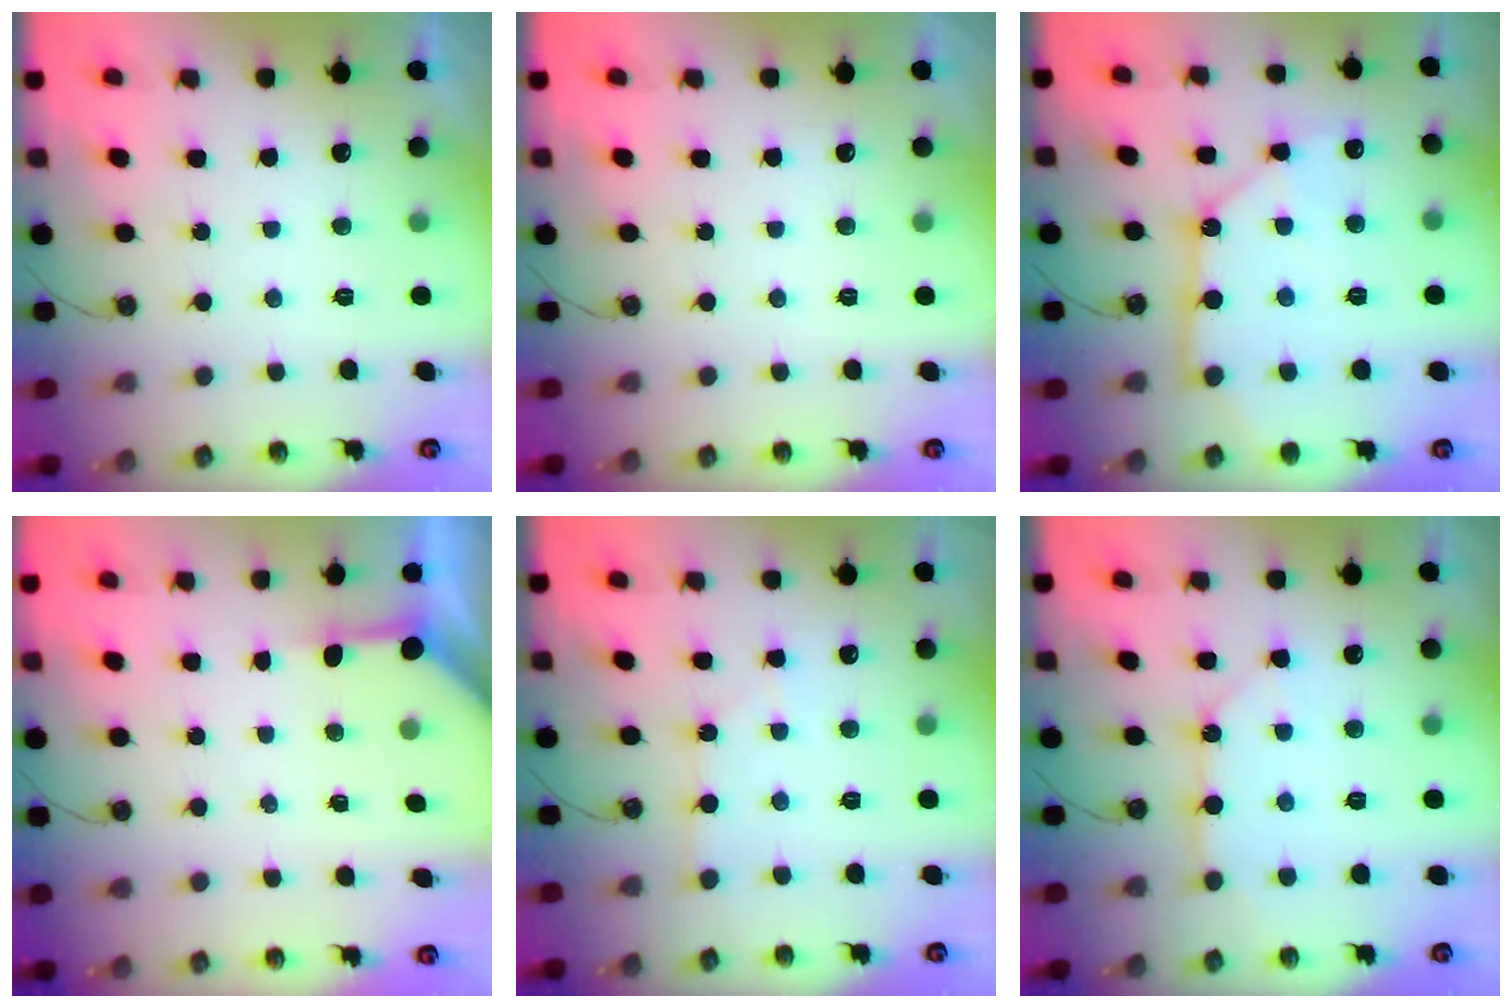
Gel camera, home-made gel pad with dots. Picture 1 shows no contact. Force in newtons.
{"total": 0.0}
{"total": 12.9, "press": 12.8, "slide": 1.2}
{"total": 3.3, "press": 3.2, "slide": 0.5}
{"total": 2.6, "press": 2.6, "slide": 0.3}
{"total": 10.4, "press": 10.3, "slide": 1.2}